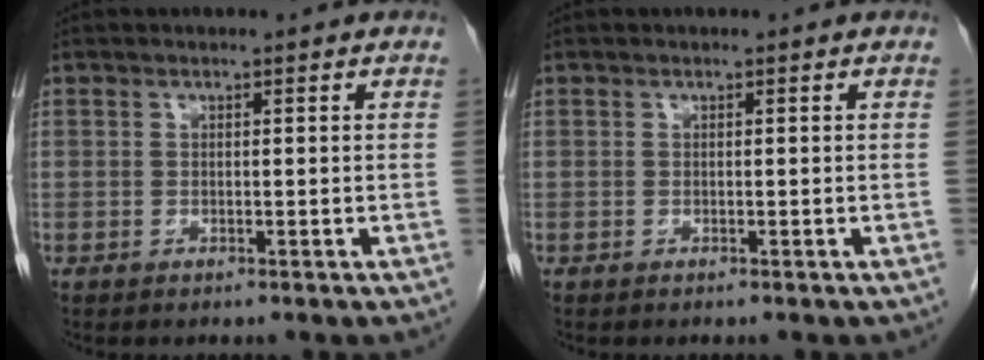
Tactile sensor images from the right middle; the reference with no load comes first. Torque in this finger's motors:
{"motor_torque": [0.51, -0.46, 0.09, 0.01]}